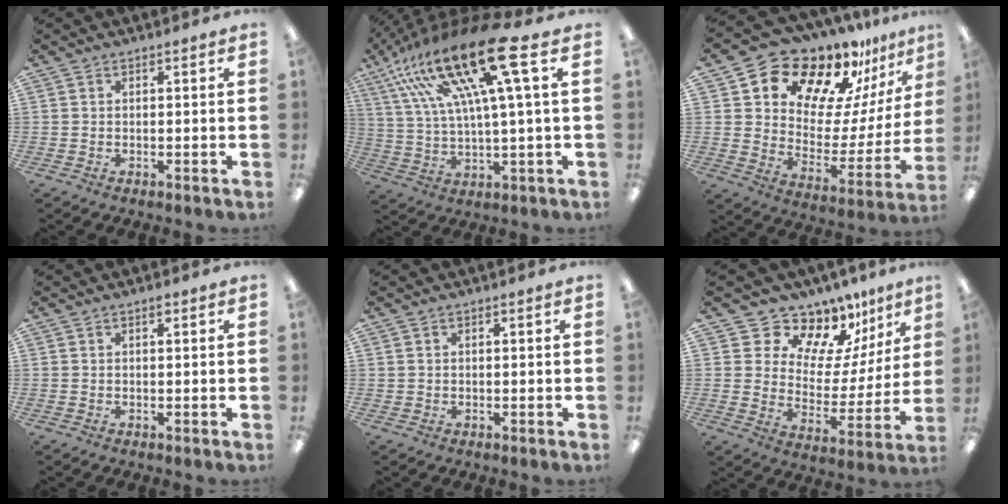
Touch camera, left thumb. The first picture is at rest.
{"total": 22.9, "force": [11.6, 5.0, 19.0], "torque": [-0.391, -0.061, 0.177]}
{"total": 17.7, "force": [14.6, 8.2, 5.5], "torque": [-0.102, -0.120, 0.252]}
{"total": 0.8, "force": [0.5, 0.3, 0.6], "torque": [-0.014, 0.002, 0.008]}
{"total": 0.6, "force": [0.0, 0.3, -0.5], "torque": [0.009, 0.003, 0.000]}
{"total": 12.8, "force": [11.0, 6.2, 1.7], "torque": [-0.035, -0.109, 0.200]}